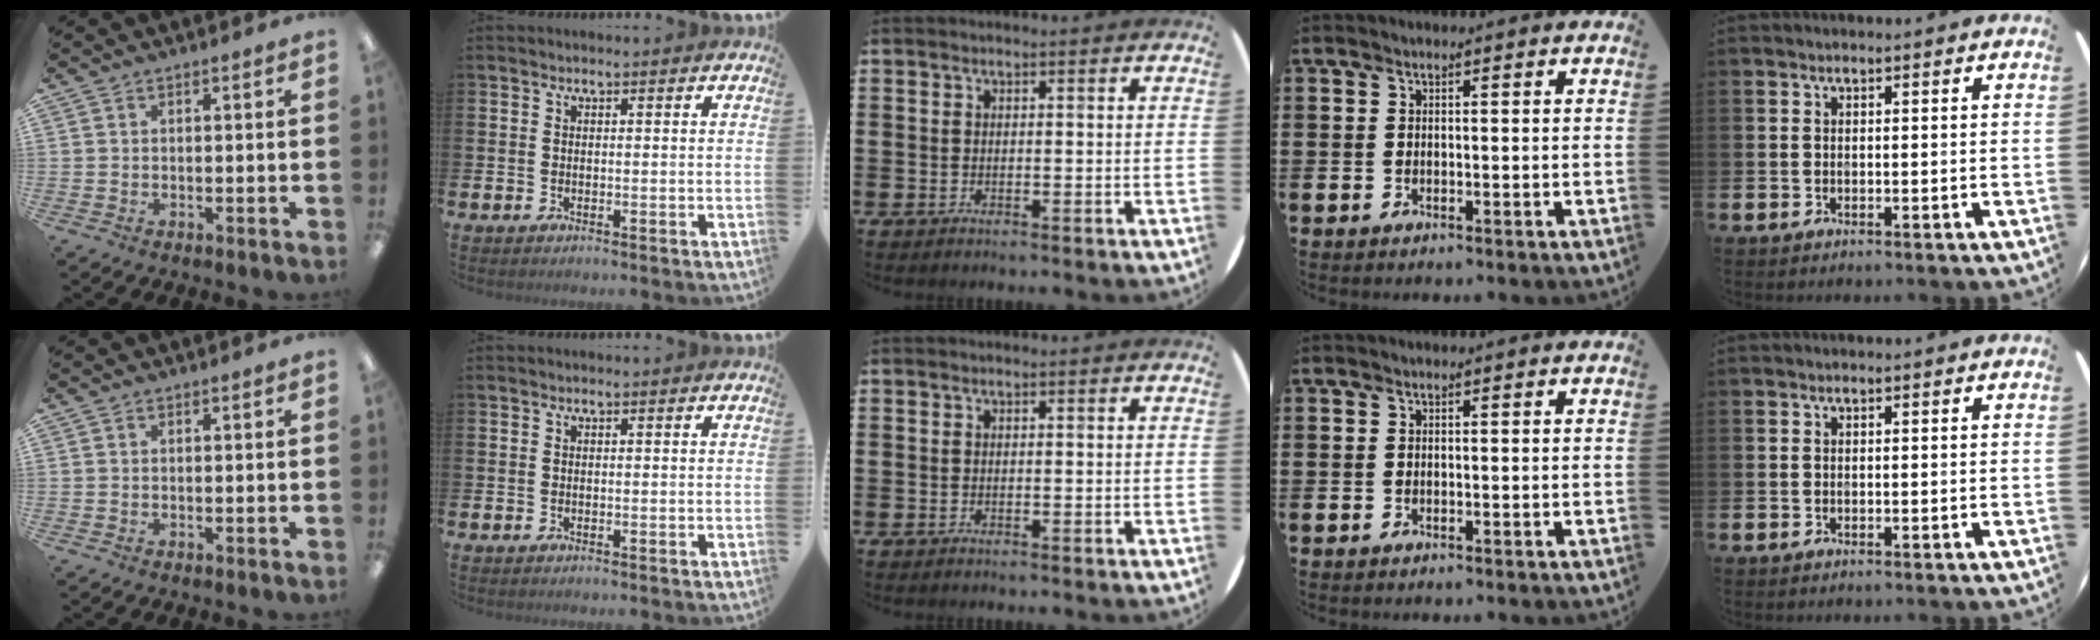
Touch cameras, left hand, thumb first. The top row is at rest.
{}